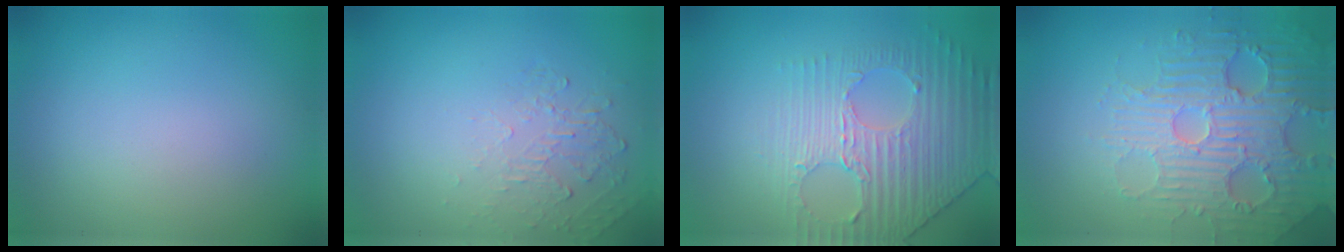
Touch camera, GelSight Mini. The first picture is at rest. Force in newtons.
{"total": 1.9, "press": 0.5, "slide": 1.9}
{"total": 3.9, "press": 3.8, "slide": 0.8}
{"total": 5.0, "press": 4.9, "slide": 1.2}